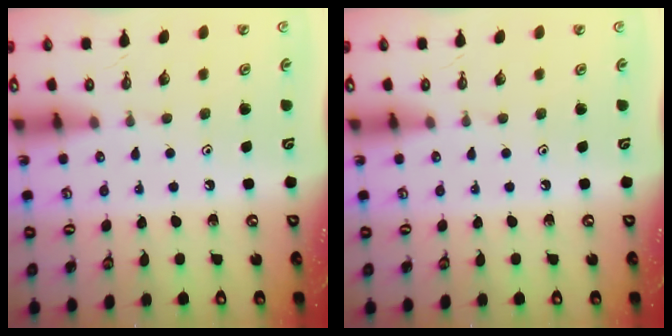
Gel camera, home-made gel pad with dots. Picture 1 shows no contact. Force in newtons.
{"total": 0.0}